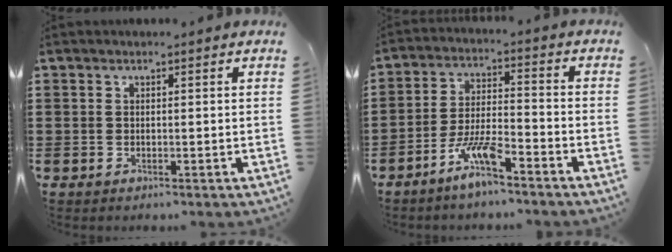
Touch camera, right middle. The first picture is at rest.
{"total": 7.1, "force": [-5.2, 1.0, 4.7], "torque": [-0.104, -0.006, -0.101]}